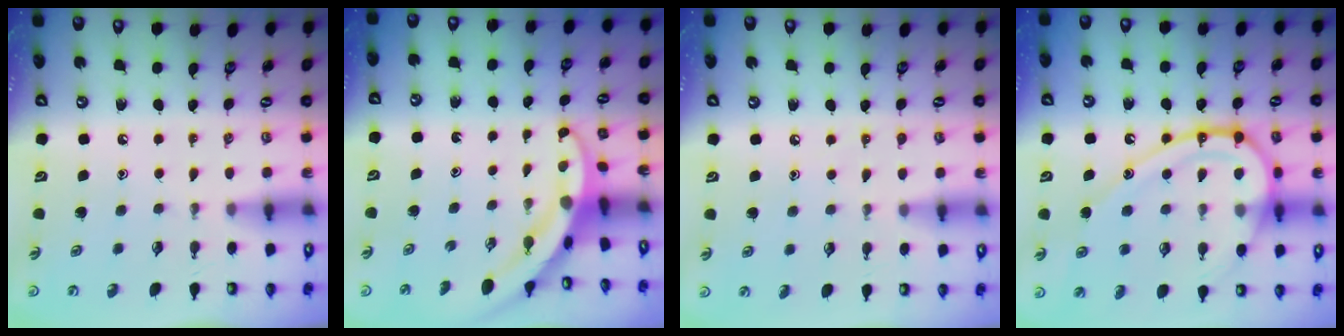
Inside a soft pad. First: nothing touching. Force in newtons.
{"total": 3.1, "press": 3.1, "slide": 0.3}
{"total": 4.4, "press": 4.3, "slide": 0.3}
{"total": 17.4, "press": 17.3, "slide": 1.8}